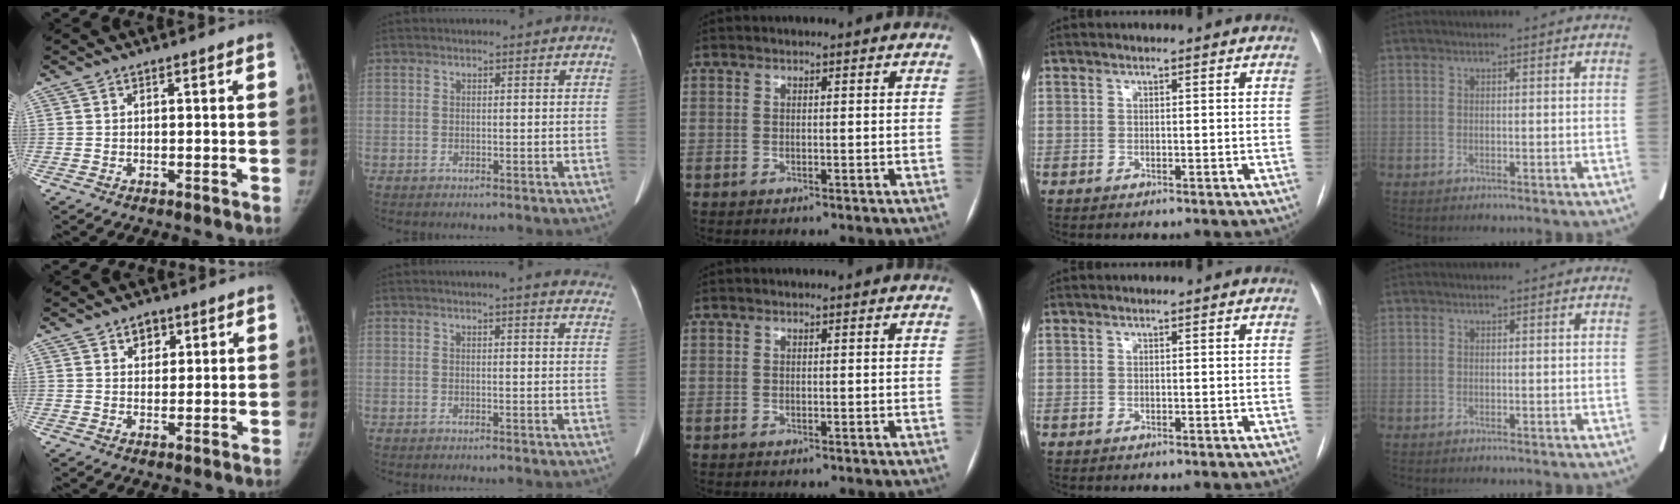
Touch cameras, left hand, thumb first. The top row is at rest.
{"thumb": {"total": 3.6, "force": [1.9, 2.6, 1.5], "torque": [0.001, -0.008, 0.027]}, "index": {"total": 13.3, "force": [12.2, 1.7, 5.0], "torque": [-0.039, -0.017, 0.117]}}